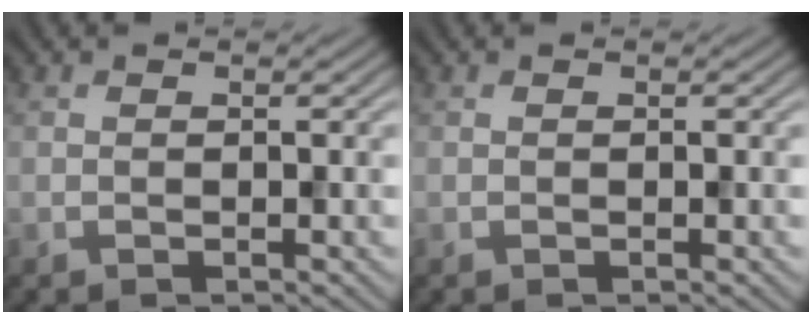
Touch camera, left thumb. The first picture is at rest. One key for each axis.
{"total": 0.0}